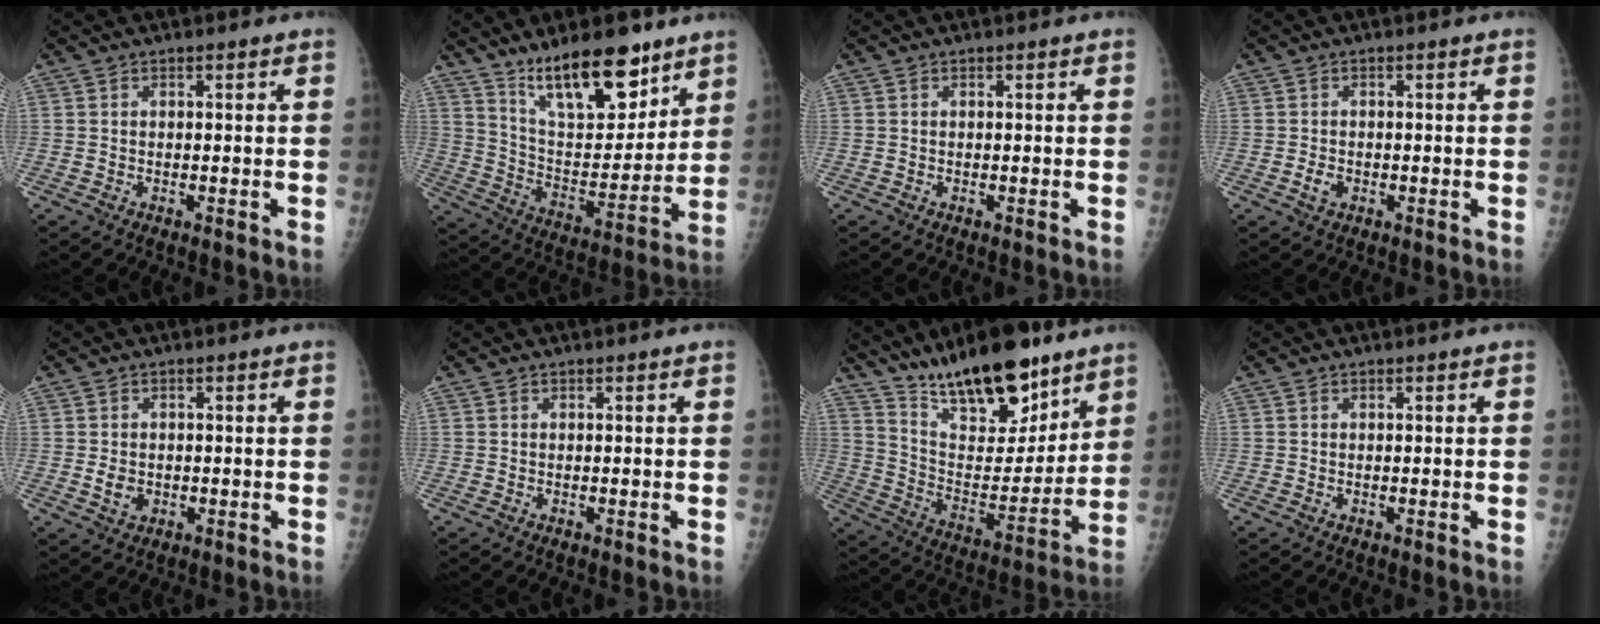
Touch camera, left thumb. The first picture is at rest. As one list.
[{"total": 18.7, "force": [12.8, 7.0, 11.7], "torque": [-0.143, -0.082, 0.224]}, {"total": 0.0}, {"total": 2.0, "force": [-0.7, 1.5, 1.2], "torque": [-0.019, 0.002, -0.011]}, {"total": 3.0, "force": [-0.4, 2.4, 1.8], "torque": [-0.024, 0.000, -0.001]}, {"total": 0.0}, {"total": 21.4, "force": [15.8, 7.6, 12.3], "torque": [-0.155, -0.088, 0.270]}, {"total": 0.0}]